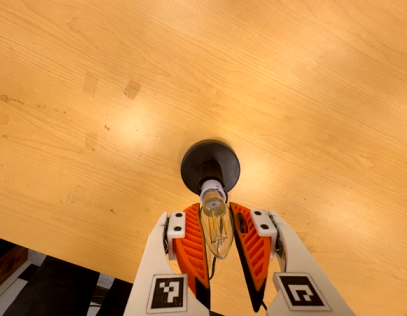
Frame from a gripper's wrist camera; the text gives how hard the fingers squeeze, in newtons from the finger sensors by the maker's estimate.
{"total": 12.3, "left": 12.2, "right": 12.5}